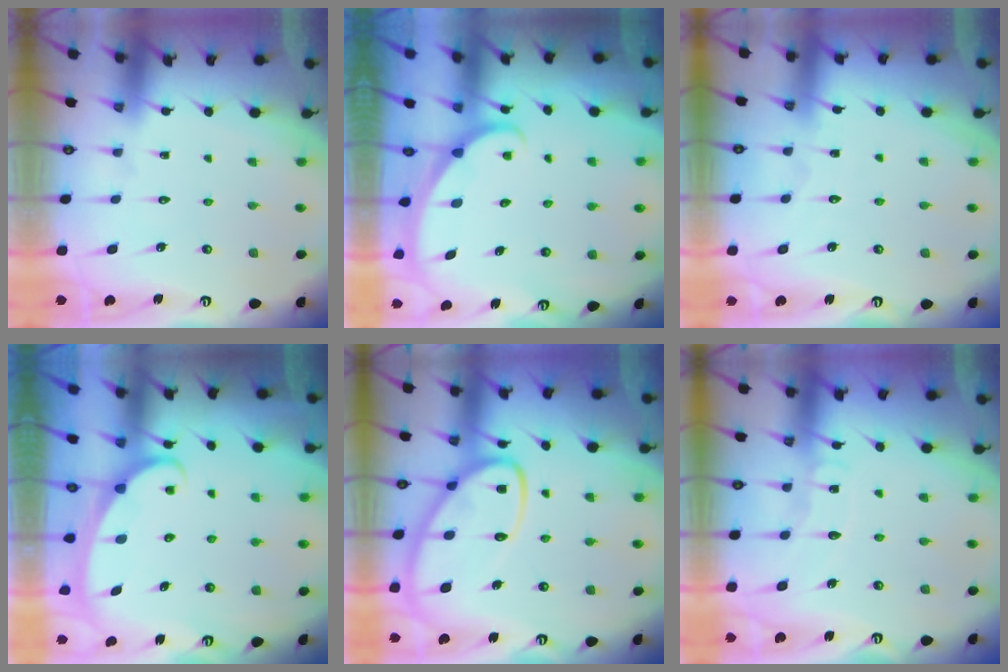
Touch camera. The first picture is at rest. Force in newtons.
{"total": 1.8, "press": 1.8, "slide": 0.1}
{"total": 3.6, "press": 3.5, "slide": 0.4}
{"total": 2.4, "press": 2.4, "slide": 0.3}
{"total": 13.7, "press": 13.6, "slide": 1.4}
{"total": 7.1, "press": 7.0, "slide": 0.7}